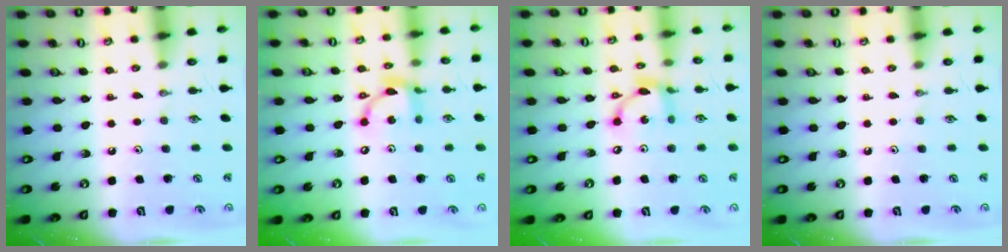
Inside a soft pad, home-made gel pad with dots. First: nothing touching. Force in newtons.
{"total": 12.0, "press": 11.9, "slide": 0.9}
{"total": 9.6, "press": 9.6, "slide": 0.5}
{"total": 0.0}